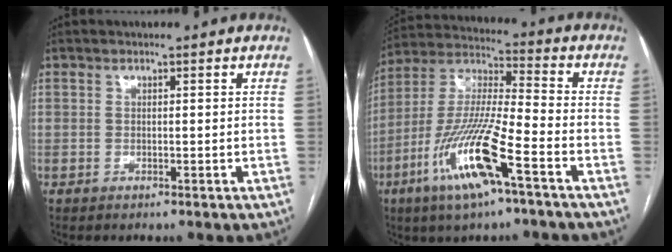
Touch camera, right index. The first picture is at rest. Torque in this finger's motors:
{"motor_torque": [1.41, -0.73, 0.56, 0.21]}